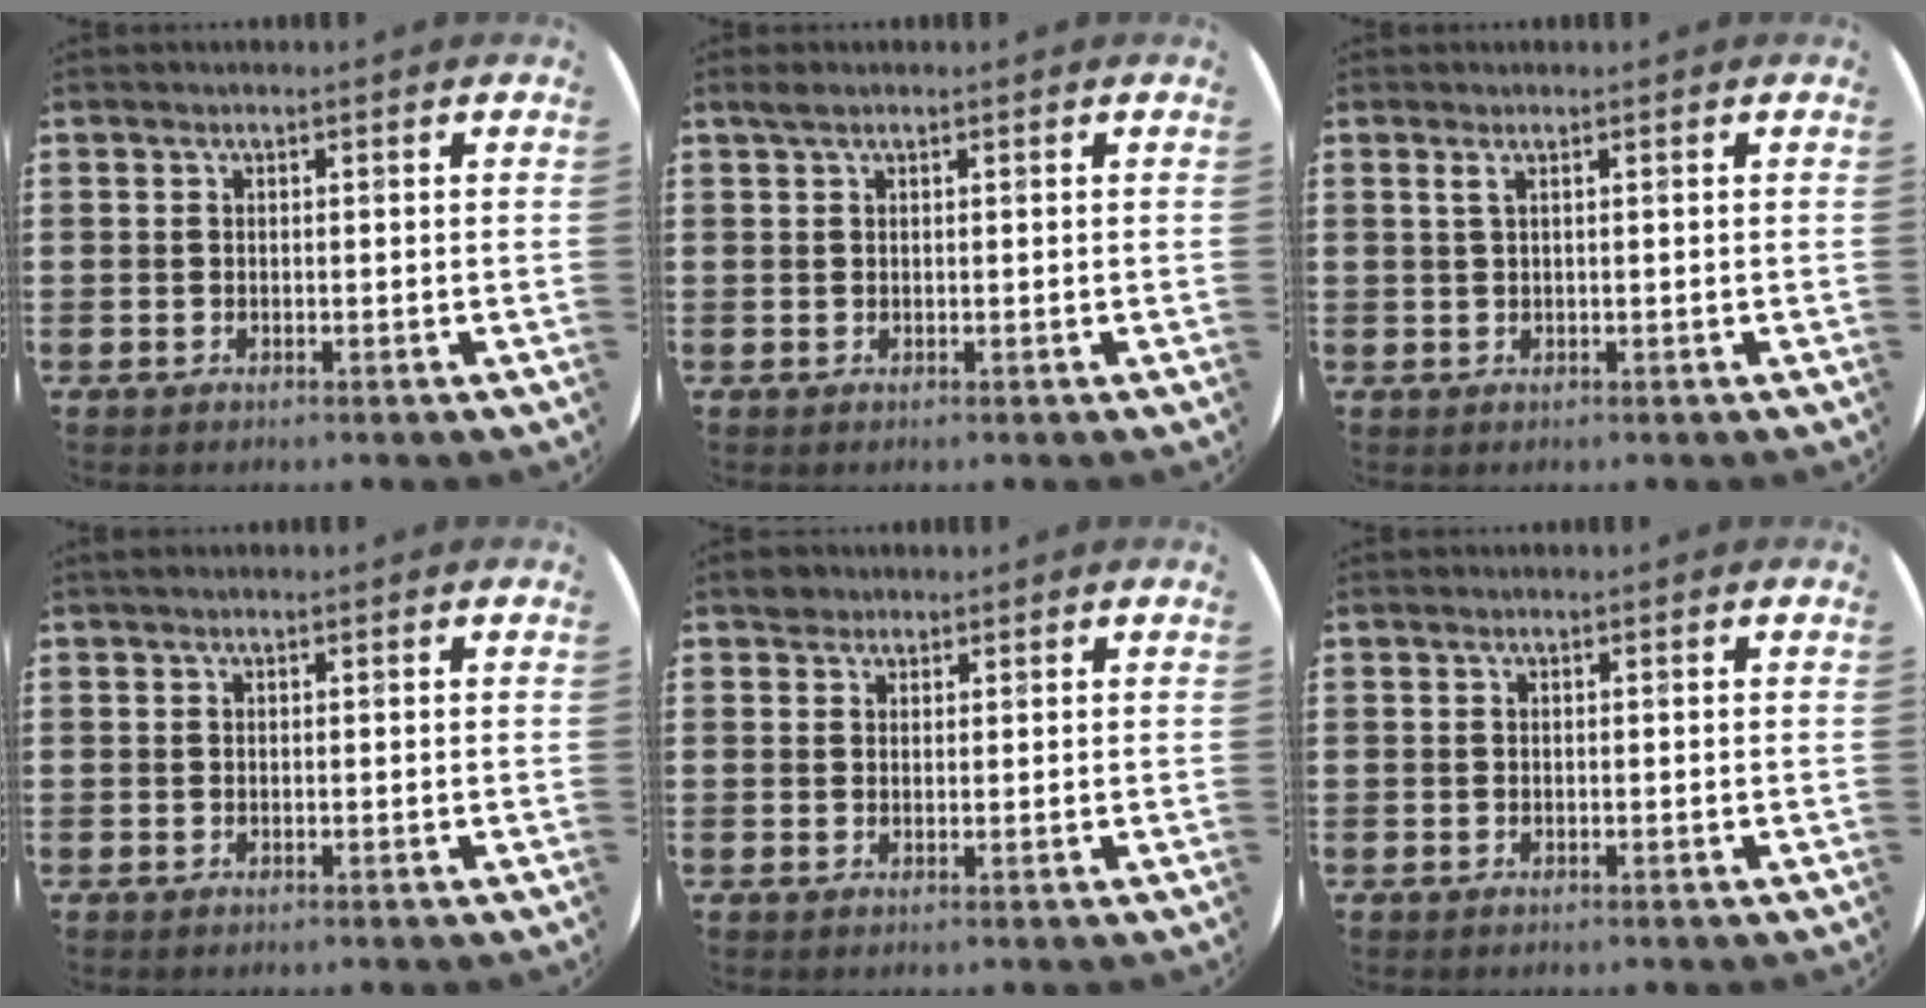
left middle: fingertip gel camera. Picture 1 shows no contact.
{"total": 0.8, "force": [0.6, 0.2, 0.5], "torque": [-0.009, 0.004, 0.010]}
{"total": 0.8, "force": [0.4, -0.1, 0.7], "torque": [-0.013, 0.000, 0.006]}
{"total": 0.0}
{"total": 1.9, "force": [1.6, 0.9, 0.1], "torque": [0.004, 0.002, 0.030]}
{"total": 0.0}